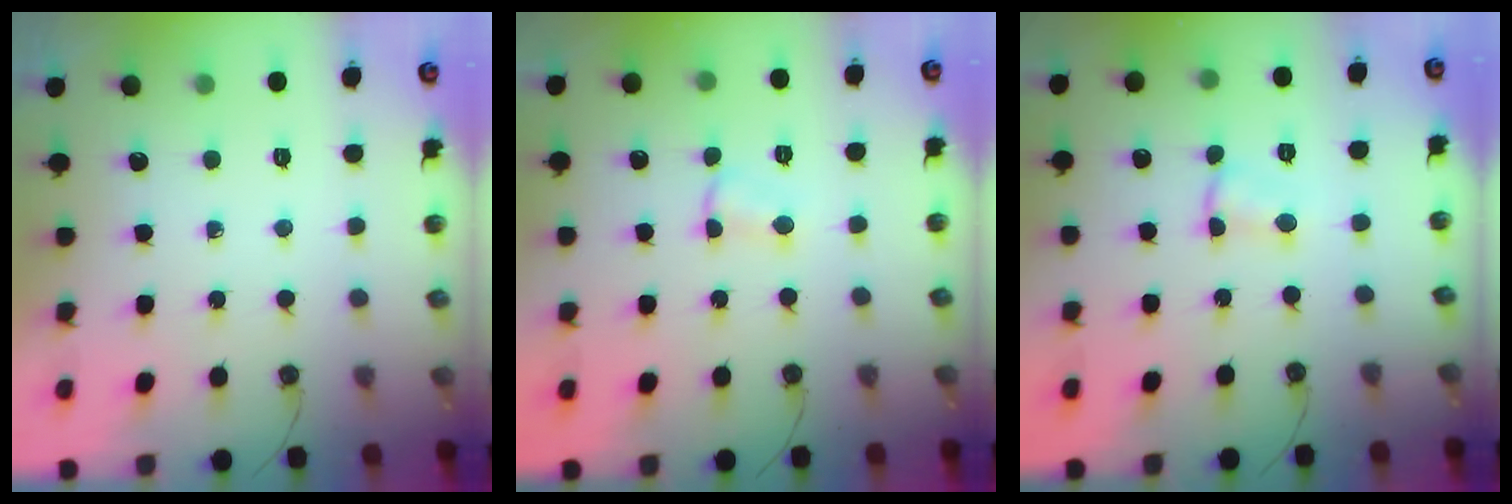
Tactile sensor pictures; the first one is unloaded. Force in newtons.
{"total": 2.9, "press": 2.9, "slide": 0.5}
{"total": 1.7, "press": 1.6, "slide": 0.5}